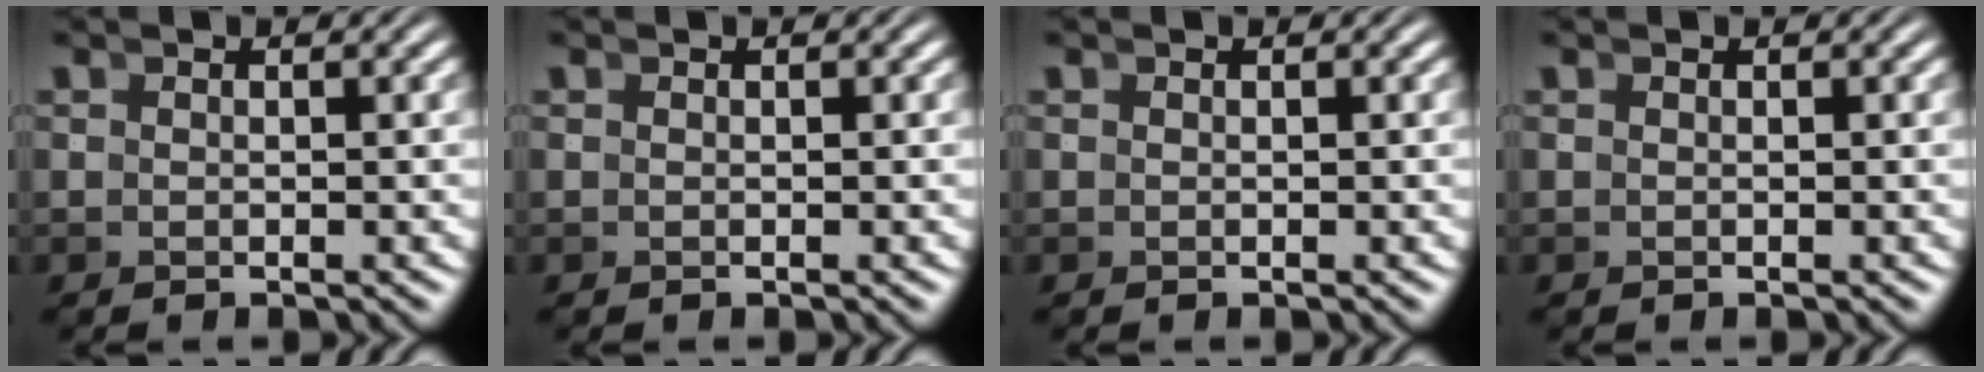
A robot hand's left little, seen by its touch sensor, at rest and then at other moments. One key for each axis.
{"total": 0.0}
{"total": 0.0}
{"total": 0.0}